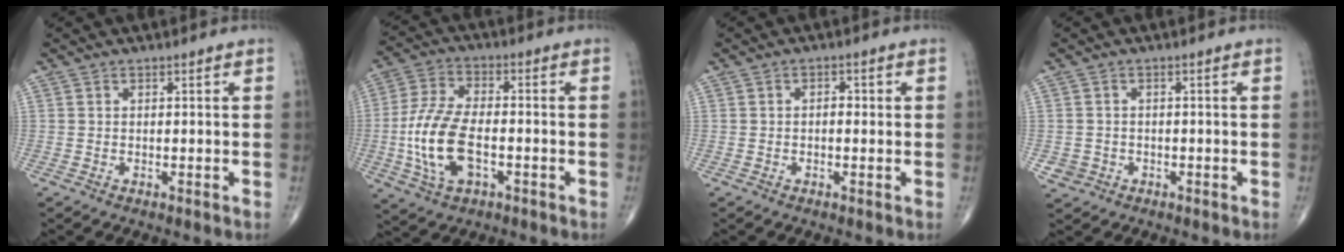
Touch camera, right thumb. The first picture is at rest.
{"total": 13.2, "force": [-2.8, 6.7, 11.0], "torque": [-0.233, 0.013, -0.051]}
{"total": 1.7, "force": [0.0, 1.0, 1.3], "torque": [-0.014, 0.004, -0.006]}
{"total": 2.3, "force": [-0.8, 2.1, 0.3], "torque": [0.000, 0.007, -0.011]}